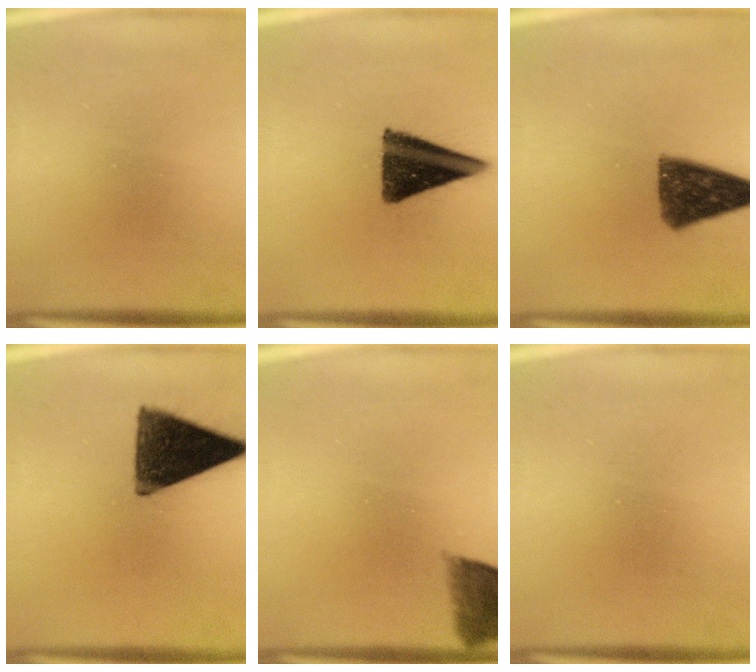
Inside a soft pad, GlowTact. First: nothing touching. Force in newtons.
{"total": 14.2}
{"total": 10.6}
{"total": 13.7}
{"total": 5.5}
{"total": 0.0}